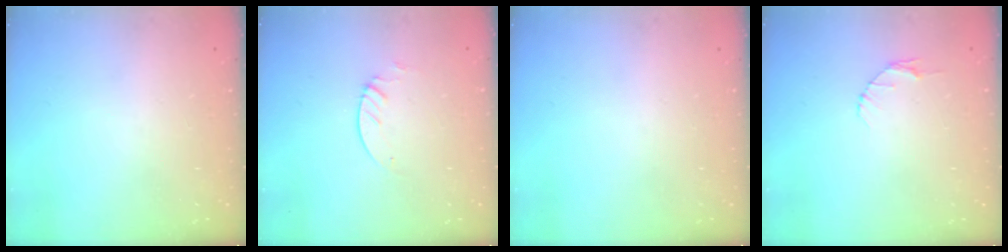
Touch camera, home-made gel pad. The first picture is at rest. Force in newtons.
{"total": 2.3, "press": 2.3, "slide": 0.2}
{"total": 0.0}
{"total": 4.0, "press": 4.0, "slide": 0.6}